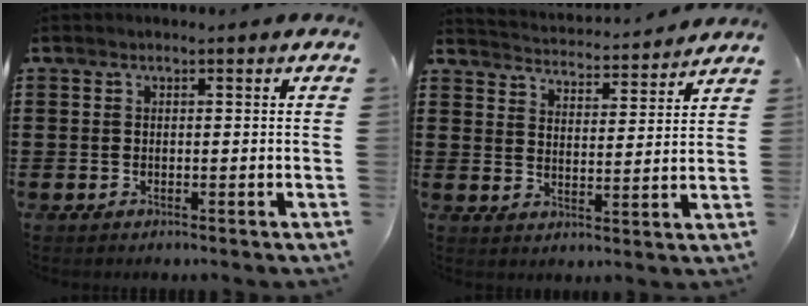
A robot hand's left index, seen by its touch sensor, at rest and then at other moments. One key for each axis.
{"total": 3.6, "fx": 3.6, "fy": -0.3, "fz": -0.2, "tx": -0.018, "ty": -0.031, "tz": 0.057}